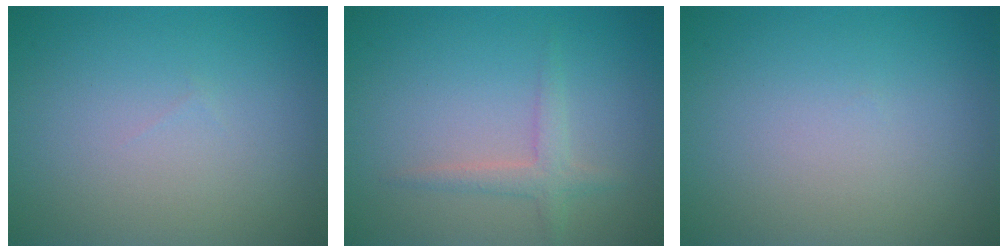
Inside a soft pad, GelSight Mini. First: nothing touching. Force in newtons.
{"total": 1.9, "press": 1.9, "slide": 0.1}
{"total": 0.0}